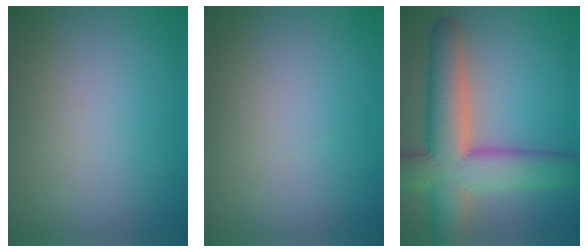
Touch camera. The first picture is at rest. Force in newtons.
{"total": 0.0}
{"total": 9.8, "press": 9.8, "slide": 0.7}